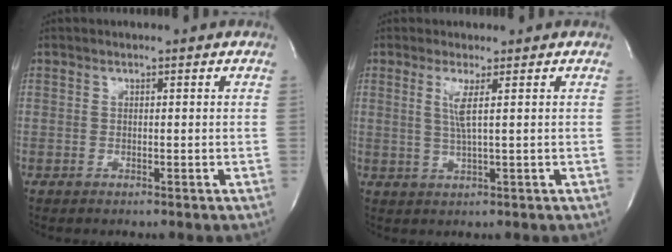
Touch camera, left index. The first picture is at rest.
{"total": 2.6, "force": [0.7, -0.3, 2.5], "torque": [-0.057, -0.010, 0.015]}